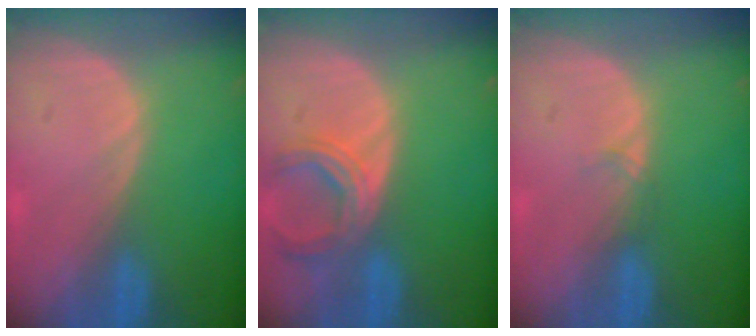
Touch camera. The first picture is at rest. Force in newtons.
{"total": 6.0, "press": 5.6, "slide": 2.3}
{"total": 0.9, "press": 0.8, "slide": 0.2}